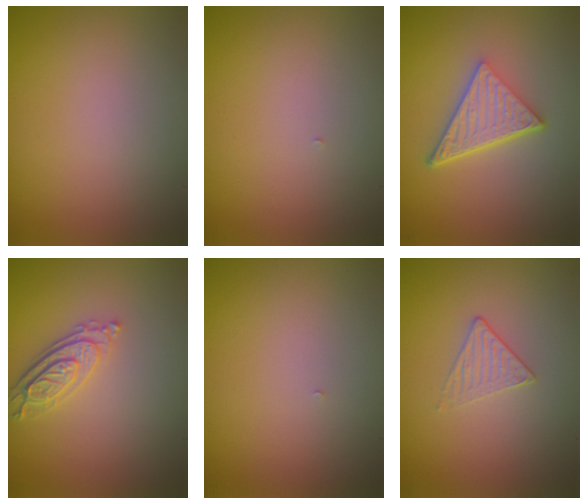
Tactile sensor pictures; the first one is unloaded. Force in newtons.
{"total": 0.0}
{"total": 5.2, "press": 3.6, "slide": 3.7}
{"total": 3.0, "press": 2.6, "slide": 1.5}
{"total": 0.0}
{"total": 1.3, "press": 0.9, "slide": 0.9}